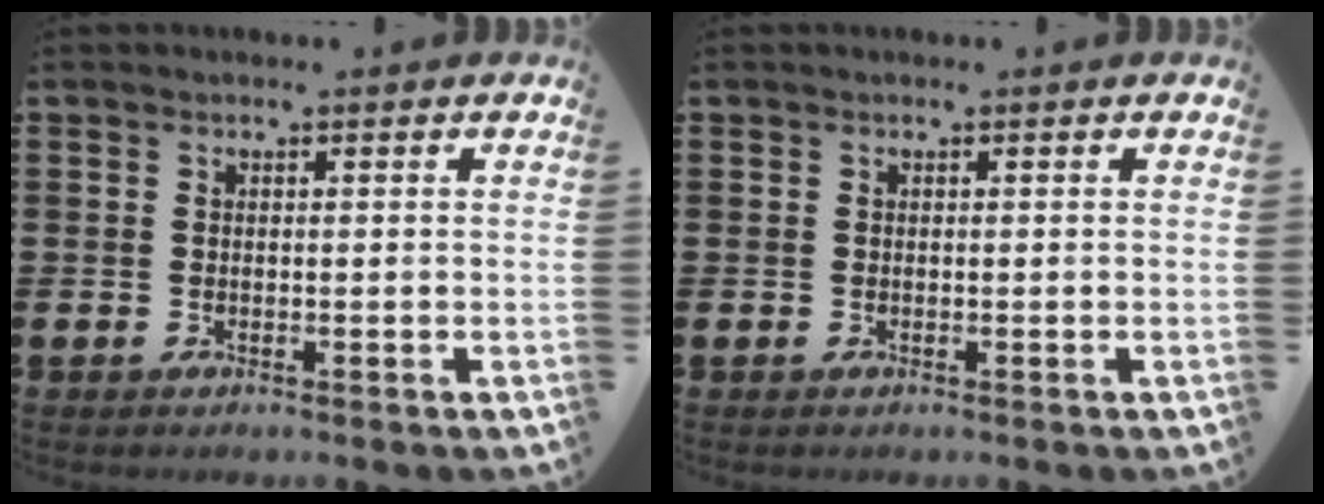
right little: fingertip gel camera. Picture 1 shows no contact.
{"total": 0.0}